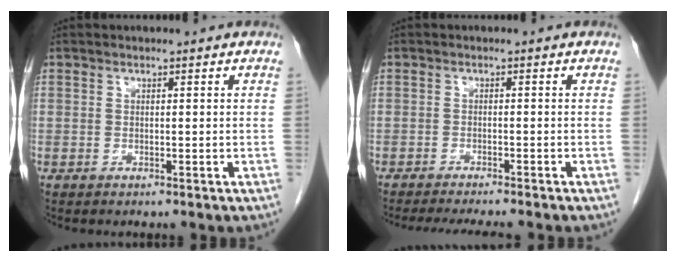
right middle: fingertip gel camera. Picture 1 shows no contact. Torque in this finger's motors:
{"motor_torque": [0.20, -0.18, 0.02, 0.01]}